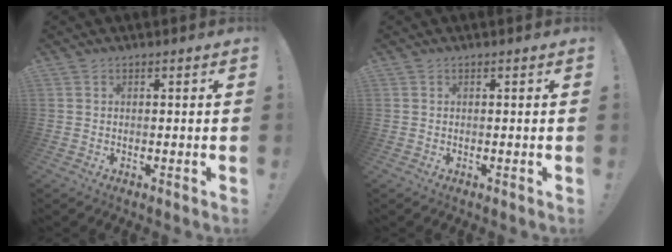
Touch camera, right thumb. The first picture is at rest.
{"total": 0.0}